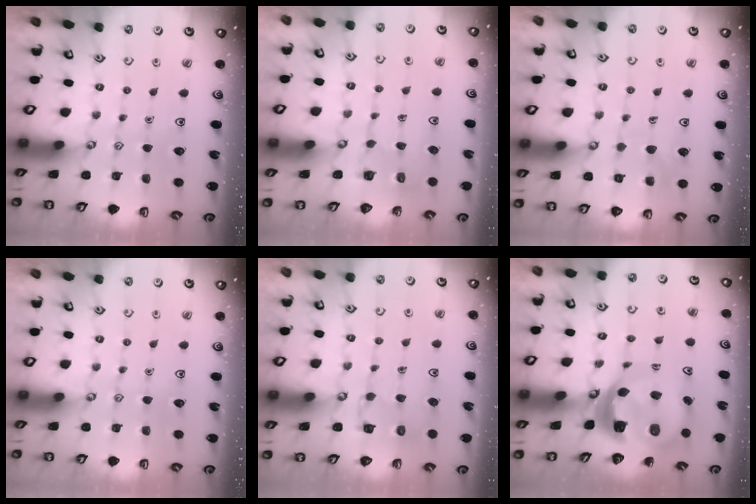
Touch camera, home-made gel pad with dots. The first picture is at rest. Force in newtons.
{"total": 3.3, "press": 3.3, "slide": 0.1}
{"total": 6.9, "press": 6.9, "slide": 0.6}
{"total": 0.0}
{"total": 2.8, "press": 2.8, "slide": 0.2}
{"total": 9.5, "press": 9.4, "slide": 1.4}